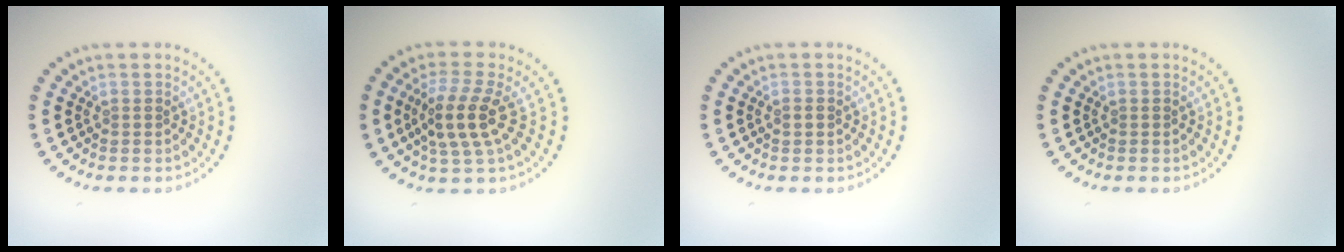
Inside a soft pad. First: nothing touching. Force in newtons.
{"total": 4.0, "press": 3.5, "slide": 2.0}
{"total": 0.9, "press": 0.9, "slide": 0.1}
{"total": 0.0}